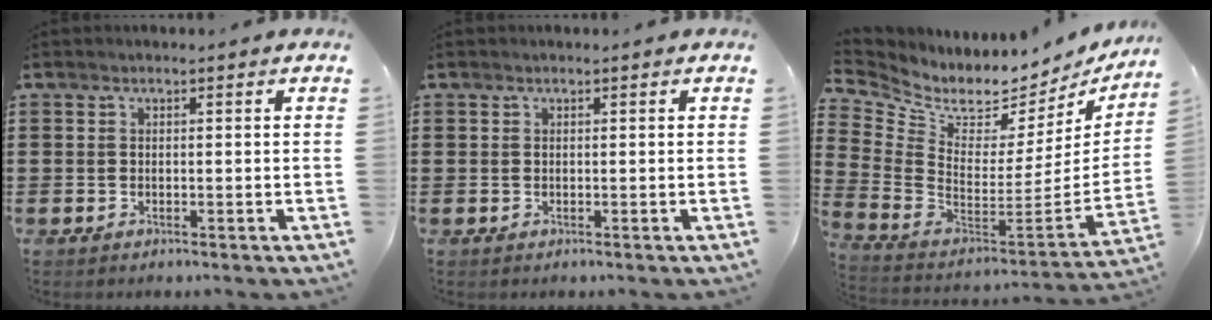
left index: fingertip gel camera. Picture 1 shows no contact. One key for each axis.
{"total": 0.0}
{"total": 4.1, "fx": 3.7, "fy": 1.5, "fz": 1.0, "tx": -0.054, "ty": -0.058, "tz": 0.057}